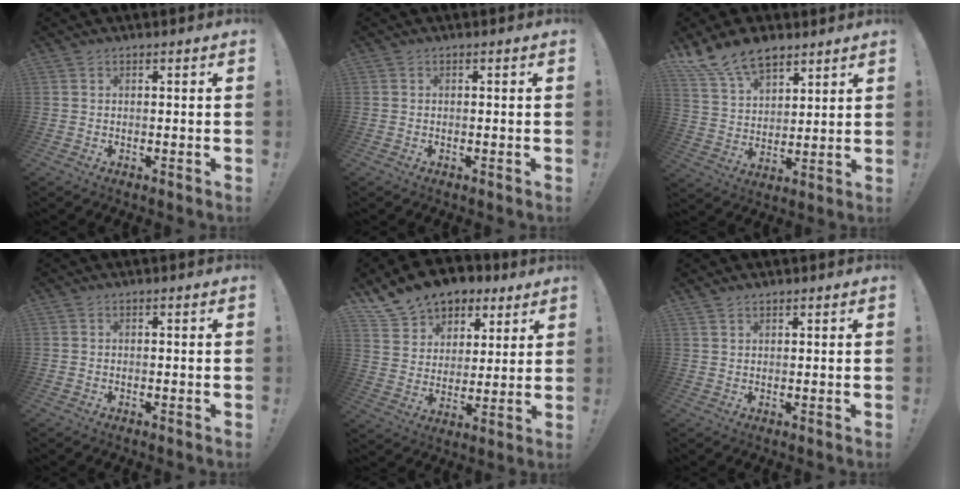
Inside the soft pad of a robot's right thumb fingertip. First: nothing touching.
{"total": 0.0}
{"total": 13.3, "force": [9.9, 6.9, 5.4], "torque": [-0.115, -0.054, 0.191]}
{"total": 0.0}
{"total": 13.2, "force": [9.7, 8.5, 3.0], "torque": [-0.057, -0.070, 0.185]}
{"total": 1.5, "force": [1.3, 0.8, 0.3], "torque": [-0.007, -0.004, 0.025]}